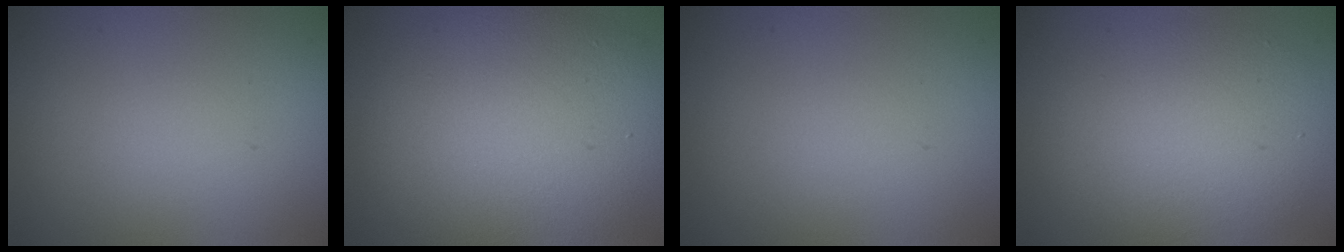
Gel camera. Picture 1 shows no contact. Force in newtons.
{"total": 10.5, "press": 10.5, "slide": 0.8}
{"total": 0.0}
{"total": 5.9, "press": 5.9, "slide": 0.6}